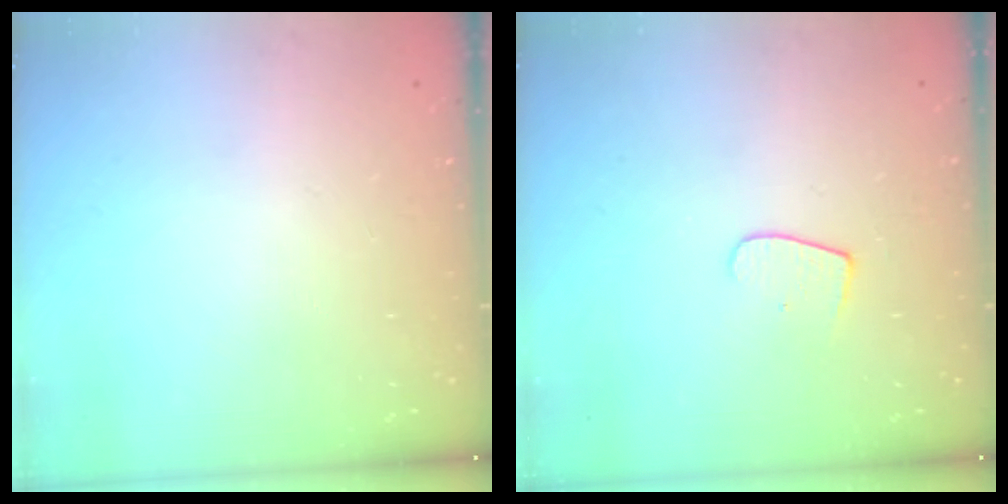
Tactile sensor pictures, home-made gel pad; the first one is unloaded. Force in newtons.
{"total": 5.0, "press": 5.0, "slide": 0.4}